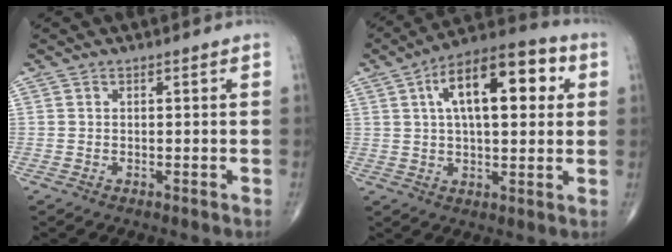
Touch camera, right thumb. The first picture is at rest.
{"total": 17.8, "force": [4.9, 7.9, 15.1], "torque": [-0.213, 0.019, 0.067]}